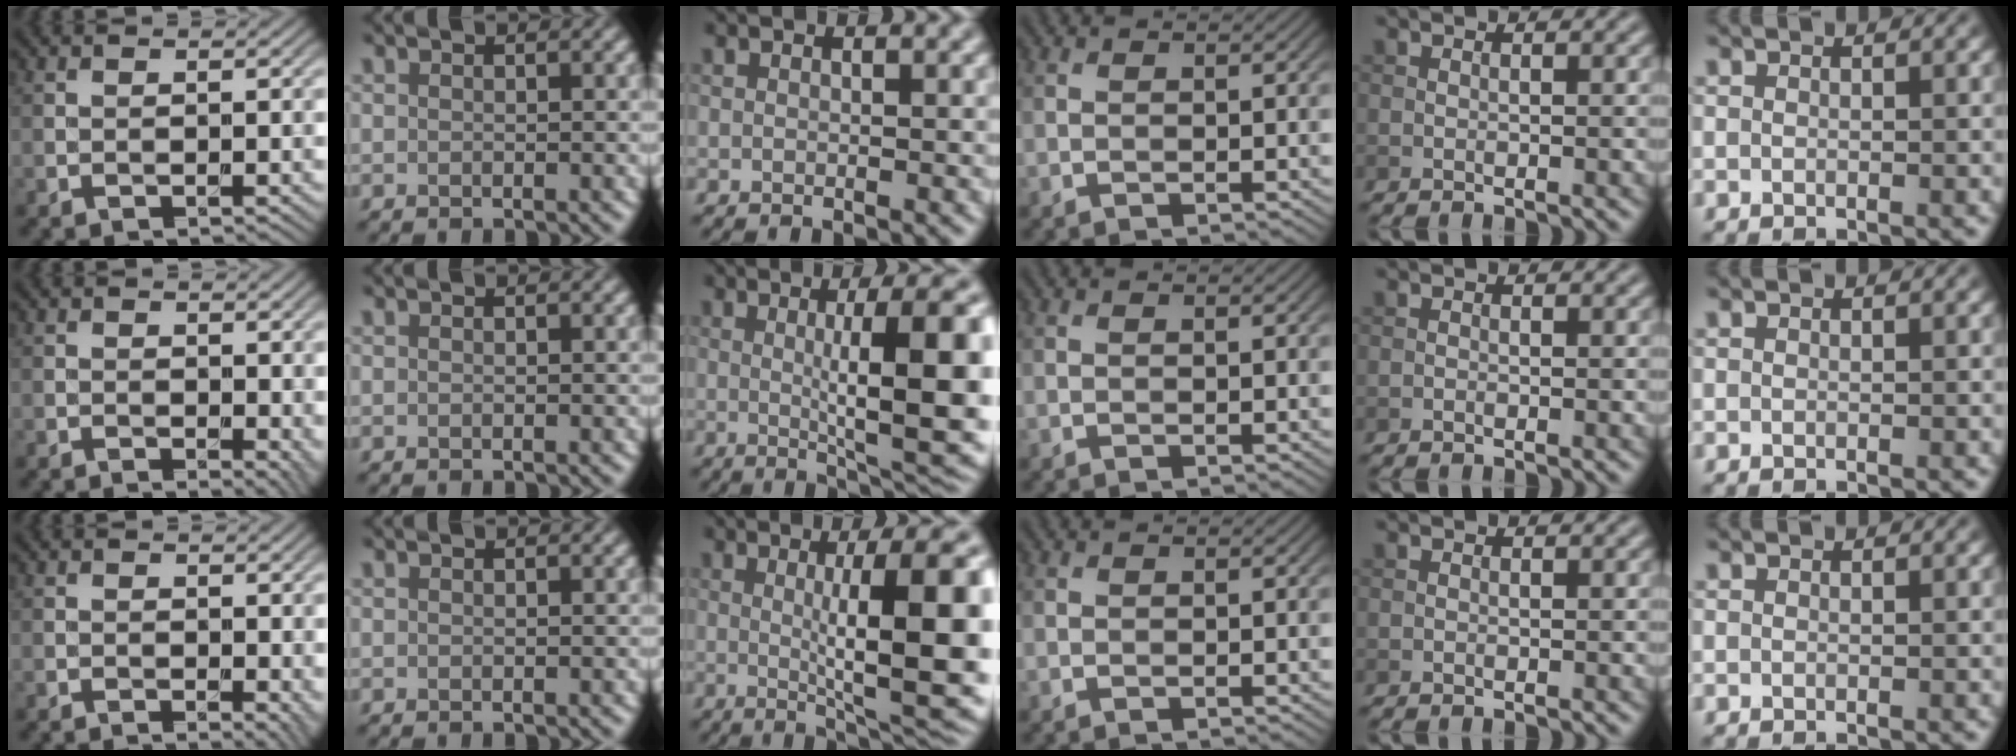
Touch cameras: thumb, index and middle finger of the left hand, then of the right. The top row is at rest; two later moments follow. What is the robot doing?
{"motion": "unscrew", "object": "dispenser bottle"}